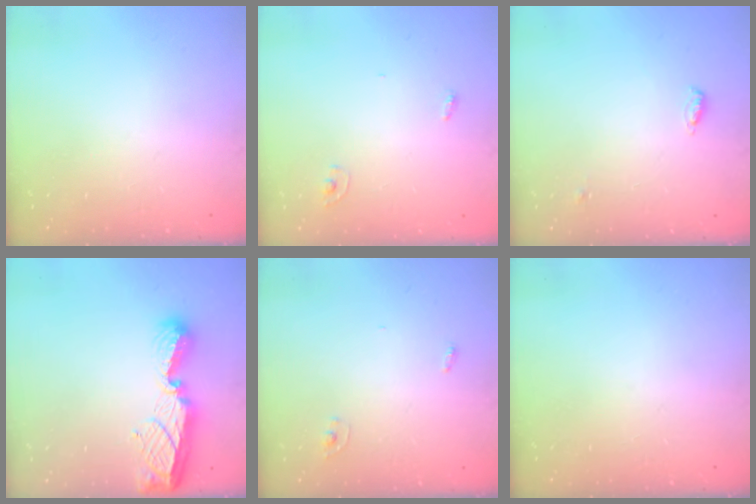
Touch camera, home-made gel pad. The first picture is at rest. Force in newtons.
{"total": 2.8, "press": 2.8, "slide": 0.1}
{"total": 4.5, "press": 4.3, "slide": 1.2}
{"total": 13.5, "press": 13.5, "slide": 0.9}
{"total": 2.4, "press": 2.4, "slide": 0.2}
{"total": 0.0}